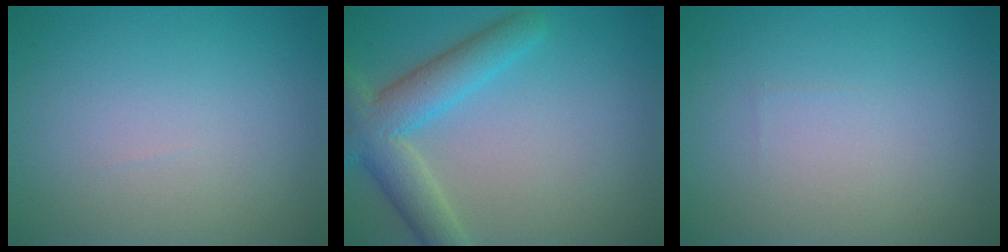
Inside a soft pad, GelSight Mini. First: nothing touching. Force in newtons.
{"total": 5.6, "press": 5.6, "slide": 0.2}
{"total": 0.0}